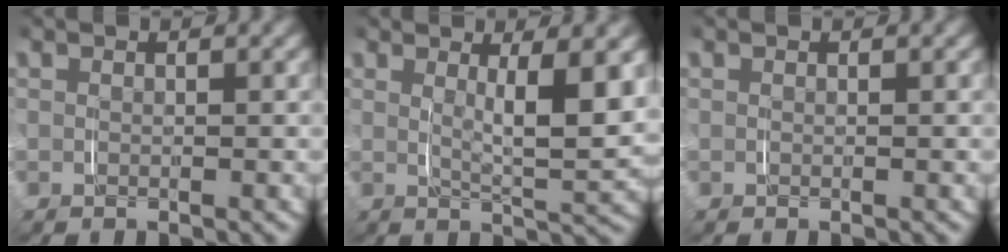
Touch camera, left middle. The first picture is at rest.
{"total": 4.5, "force": [2.2, 0.4, 3.9], "torque": [-0.049, 0.004, 0.036]}
{"total": 0.0}